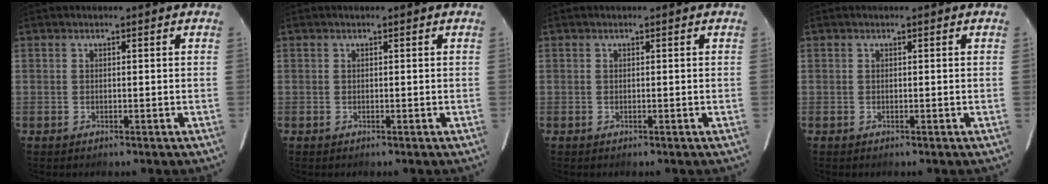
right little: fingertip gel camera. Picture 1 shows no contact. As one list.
[{"total": 0.0}, {"total": 0.0}, {"total": 0.0}]